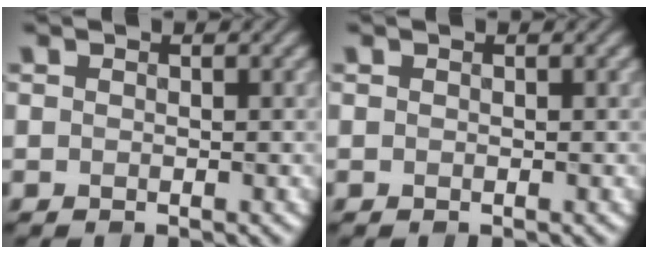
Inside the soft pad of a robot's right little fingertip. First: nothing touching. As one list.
[{"total": 0.0}]